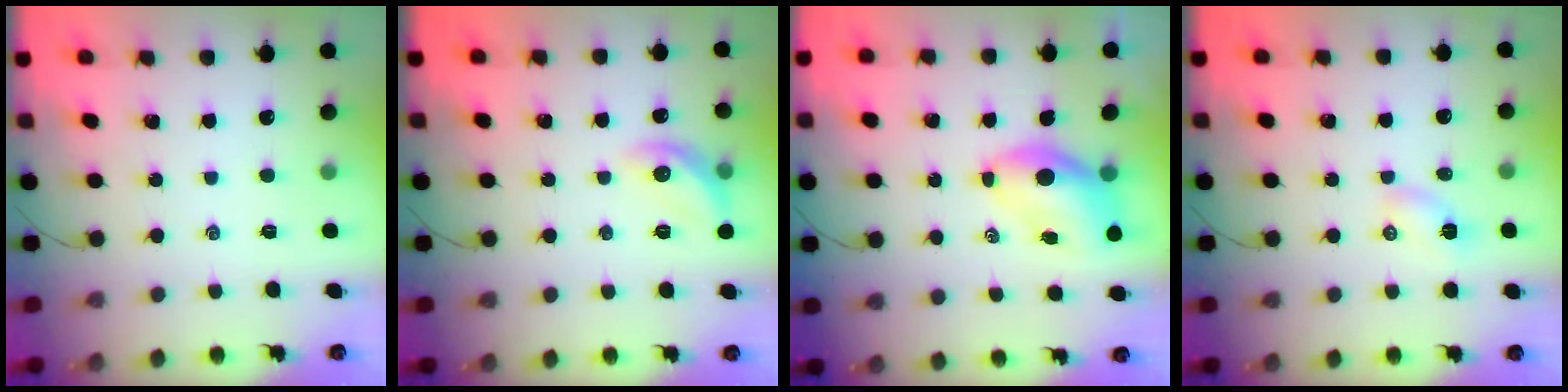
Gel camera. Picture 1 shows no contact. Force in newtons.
{"total": 9.8, "press": 9.8, "slide": 0.2}
{"total": 6.9, "press": 6.7, "slide": 1.6}
{"total": 3.7, "press": 3.5, "slide": 1.2}